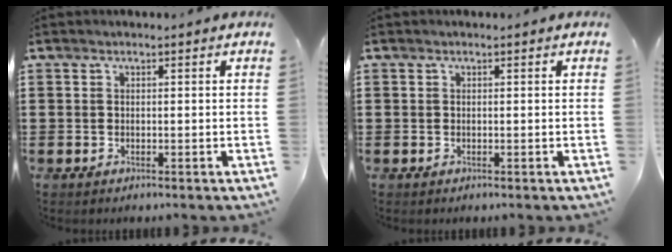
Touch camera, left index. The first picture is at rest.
{"total": 0.0}